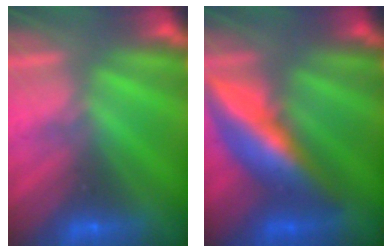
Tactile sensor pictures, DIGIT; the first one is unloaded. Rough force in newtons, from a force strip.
{"total": 13.7}